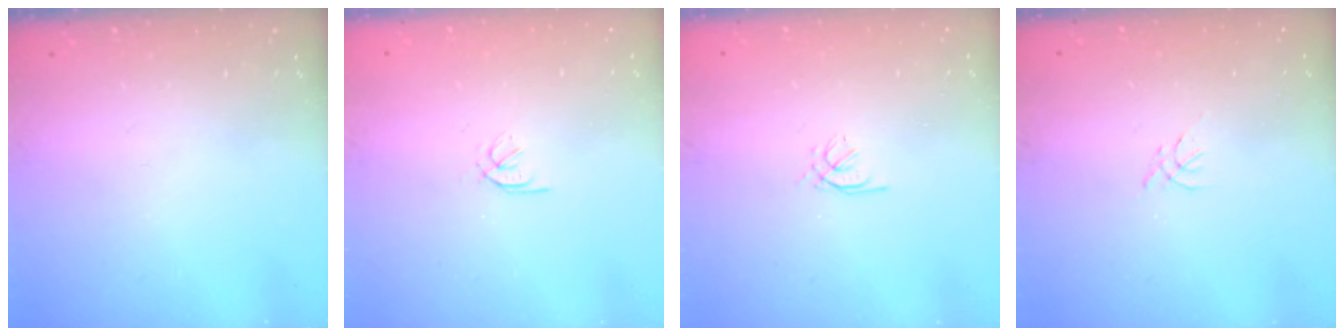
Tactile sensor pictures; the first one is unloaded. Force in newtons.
{"total": 1.7, "press": 1.6, "slide": 0.6}
{"total": 0.9, "press": 0.8, "slide": 0.4}
{"total": 0.0}